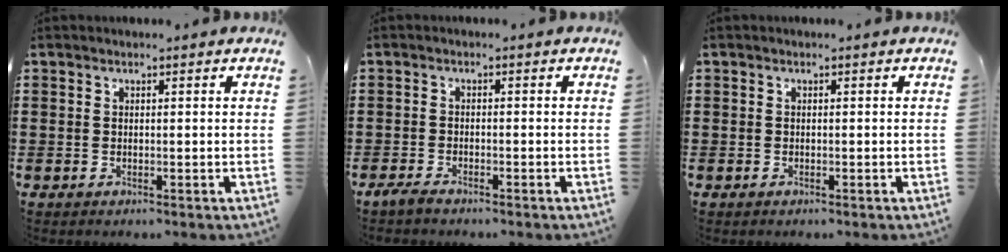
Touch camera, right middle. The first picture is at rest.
{"total": 1.8, "force": [-1.5, 0.3, 1.0], "torque": [-0.026, -0.002, -0.030]}
{"total": 0.6, "force": [-0.3, 0.5, 0.0], "torque": [0.000, 0.005, -0.007]}